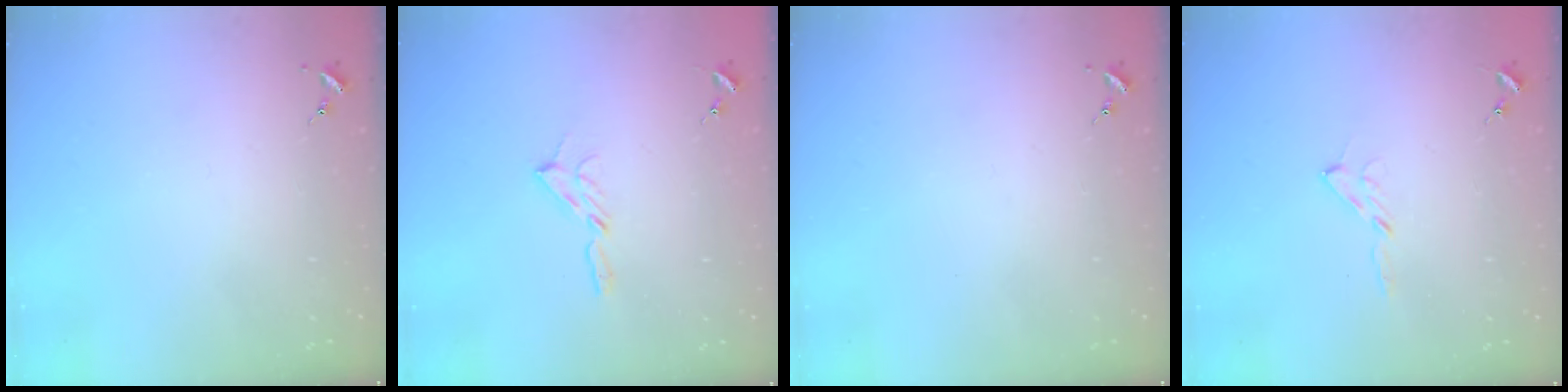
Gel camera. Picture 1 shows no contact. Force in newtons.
{"total": 4.7, "press": 4.7, "slide": 0.6}
{"total": 0.0}
{"total": 4.7, "press": 4.7, "slide": 0.6}